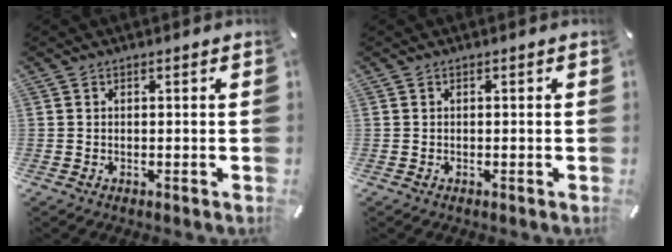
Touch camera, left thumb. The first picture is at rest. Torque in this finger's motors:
{"motor_torque": [0.00, 0.00, 0.00, 0.00, 0.00]}